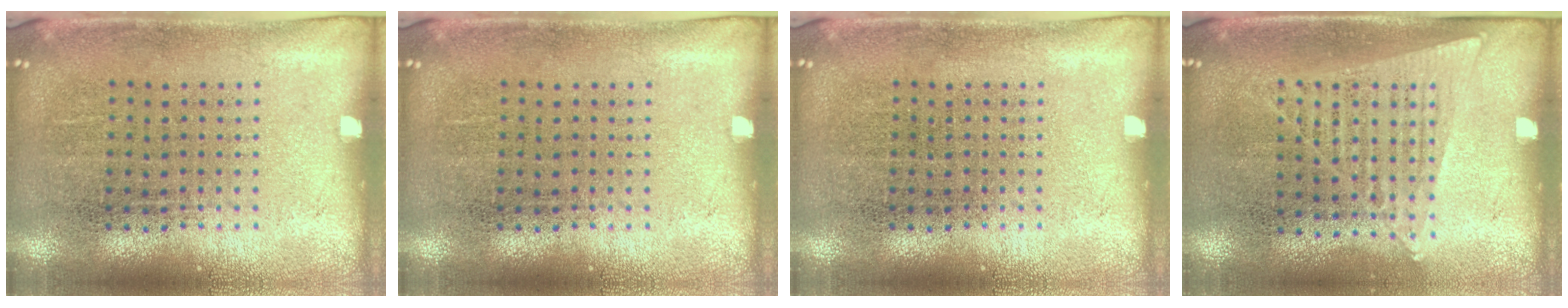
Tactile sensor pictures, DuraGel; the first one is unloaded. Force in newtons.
{"total": 0.0}
{"total": 0.0}
{"total": 1.2, "press": 1.1, "slide": 0.5}